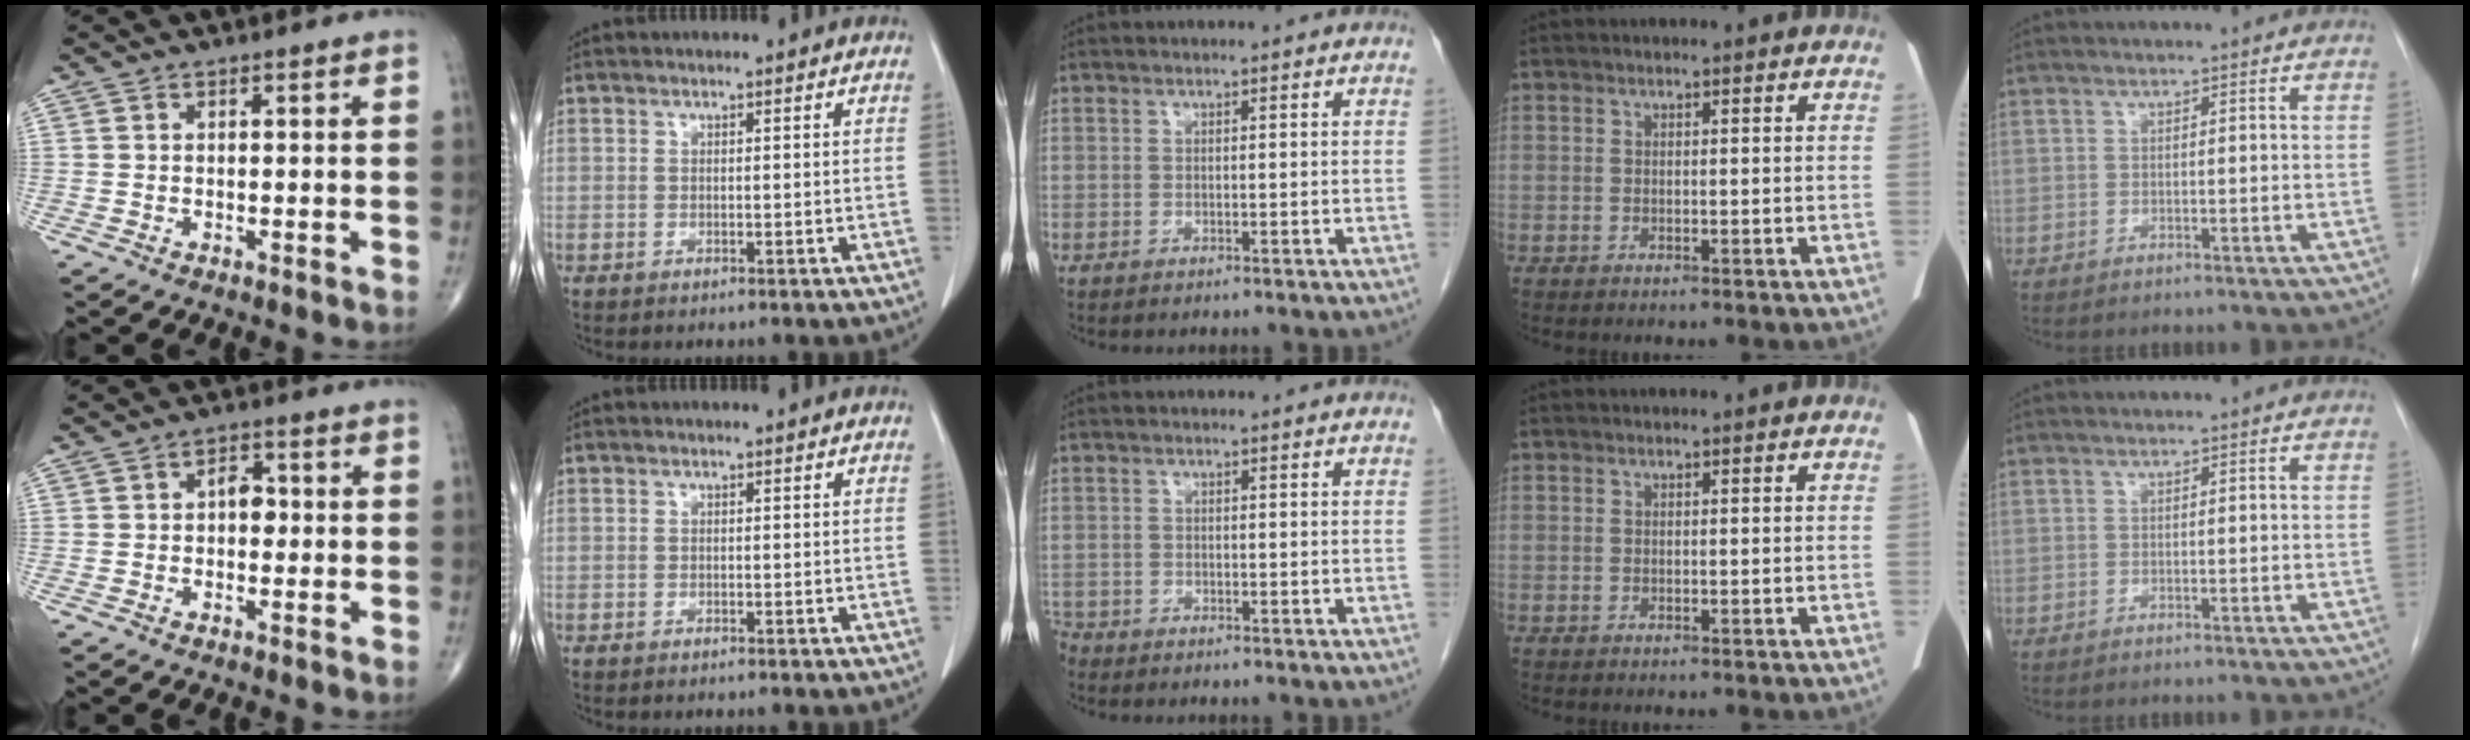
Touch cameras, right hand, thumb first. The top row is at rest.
{"thumb": {"total": 3.7, "force": [0.0, 2.4, 2.7], "torque": [-0.024, 0.014, -0.005]}, "middle": {"total": 1.9, "force": [-1.7, 0.7, 0.1], "torque": [-0.001, -0.001, -0.030]}}